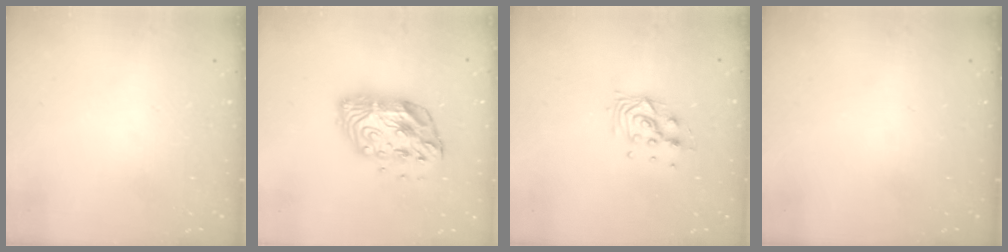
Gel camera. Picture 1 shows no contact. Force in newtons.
{"total": 12.5, "press": 12.5, "slide": 0.9}
{"total": 8.3, "press": 8.3, "slide": 0.7}
{"total": 0.0}